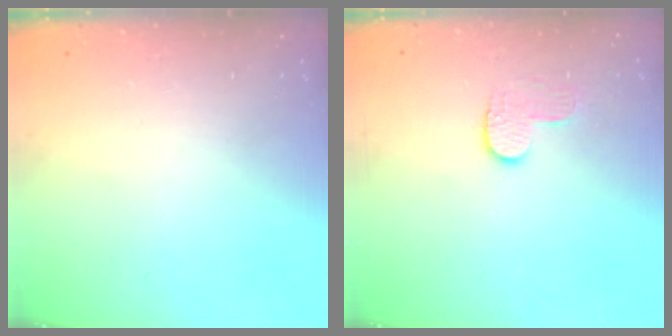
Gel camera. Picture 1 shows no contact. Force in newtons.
{"total": 3.6, "press": 3.6, "slide": 0.3}